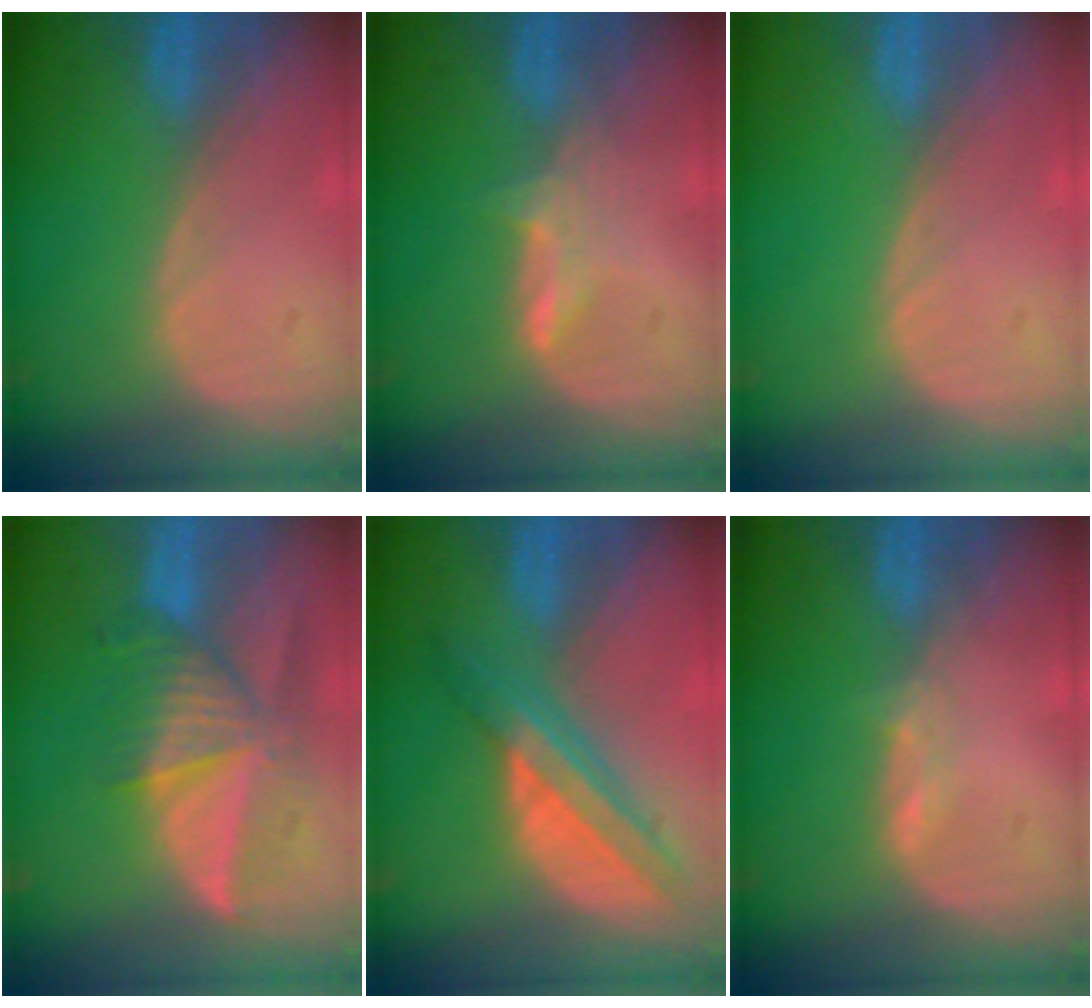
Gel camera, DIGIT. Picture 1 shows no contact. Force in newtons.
{"total": 2.9, "press": 2.9, "slide": 0.4}
{"total": 0.0}
{"total": 8.7, "press": 8.0, "slide": 3.5}
{"total": 8.0, "press": 6.7, "slide": 4.3}
{"total": 1.3, "press": 1.2, "slide": 0.5}